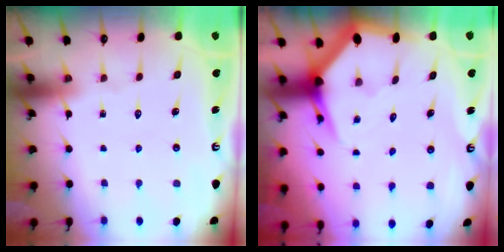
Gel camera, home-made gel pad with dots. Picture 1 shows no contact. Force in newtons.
{"total": 5.3, "press": 5.3, "slide": 0.7}